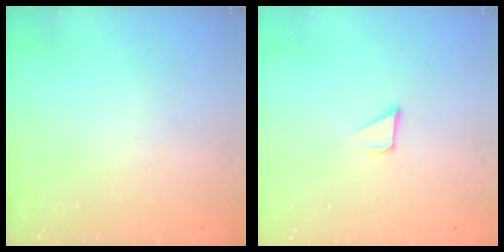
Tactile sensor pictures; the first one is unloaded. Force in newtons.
{"total": 2.2, "press": 2.2, "slide": 0.2}